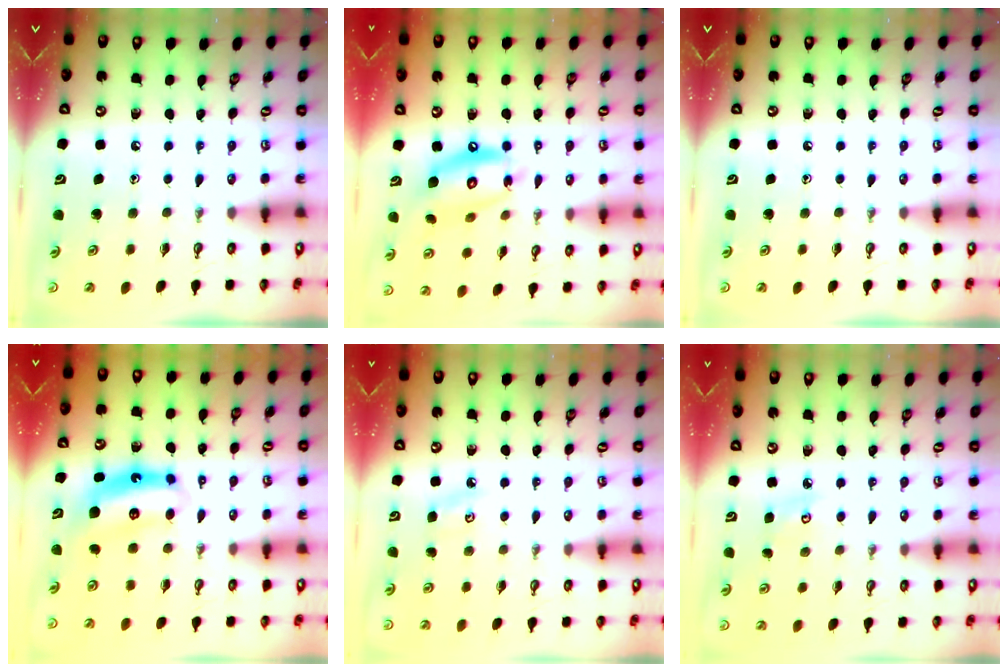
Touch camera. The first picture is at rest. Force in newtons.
{"total": 13.1, "press": 13.1, "slide": 1.3}
{"total": 0.0}
{"total": 7.1, "press": 7.1, "slide": 0.2}
{"total": 4.1, "press": 4.0, "slide": 0.7}
{"total": 4.1, "press": 4.1, "slide": 0.4}